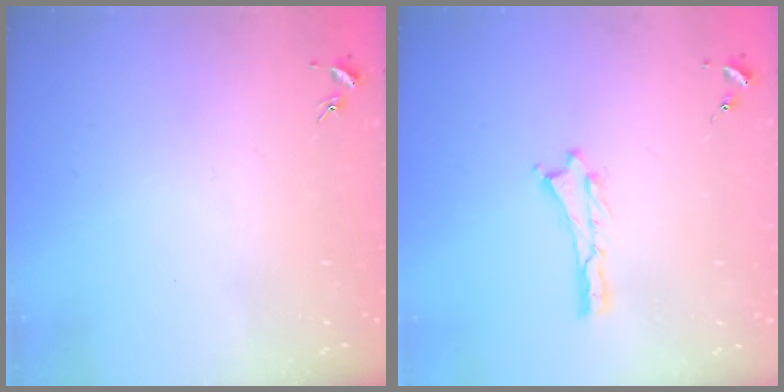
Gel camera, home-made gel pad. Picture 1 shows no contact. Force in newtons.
{"total": 0.0}